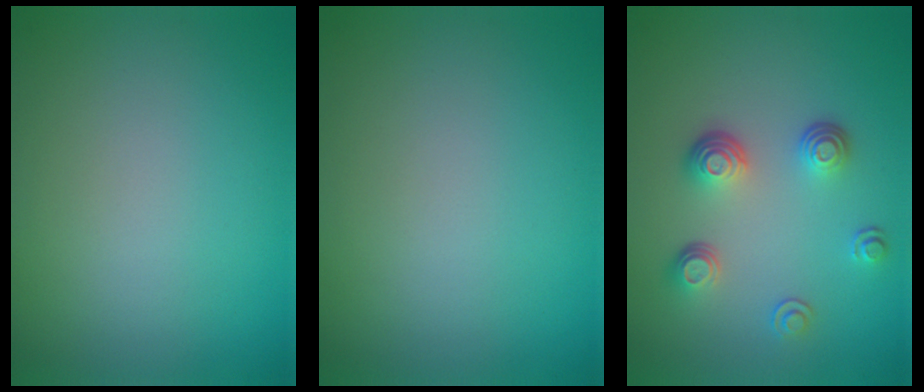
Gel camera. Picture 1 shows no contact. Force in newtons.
{"total": 0.0}
{"total": 3.5, "press": 2.6, "slide": 2.4}